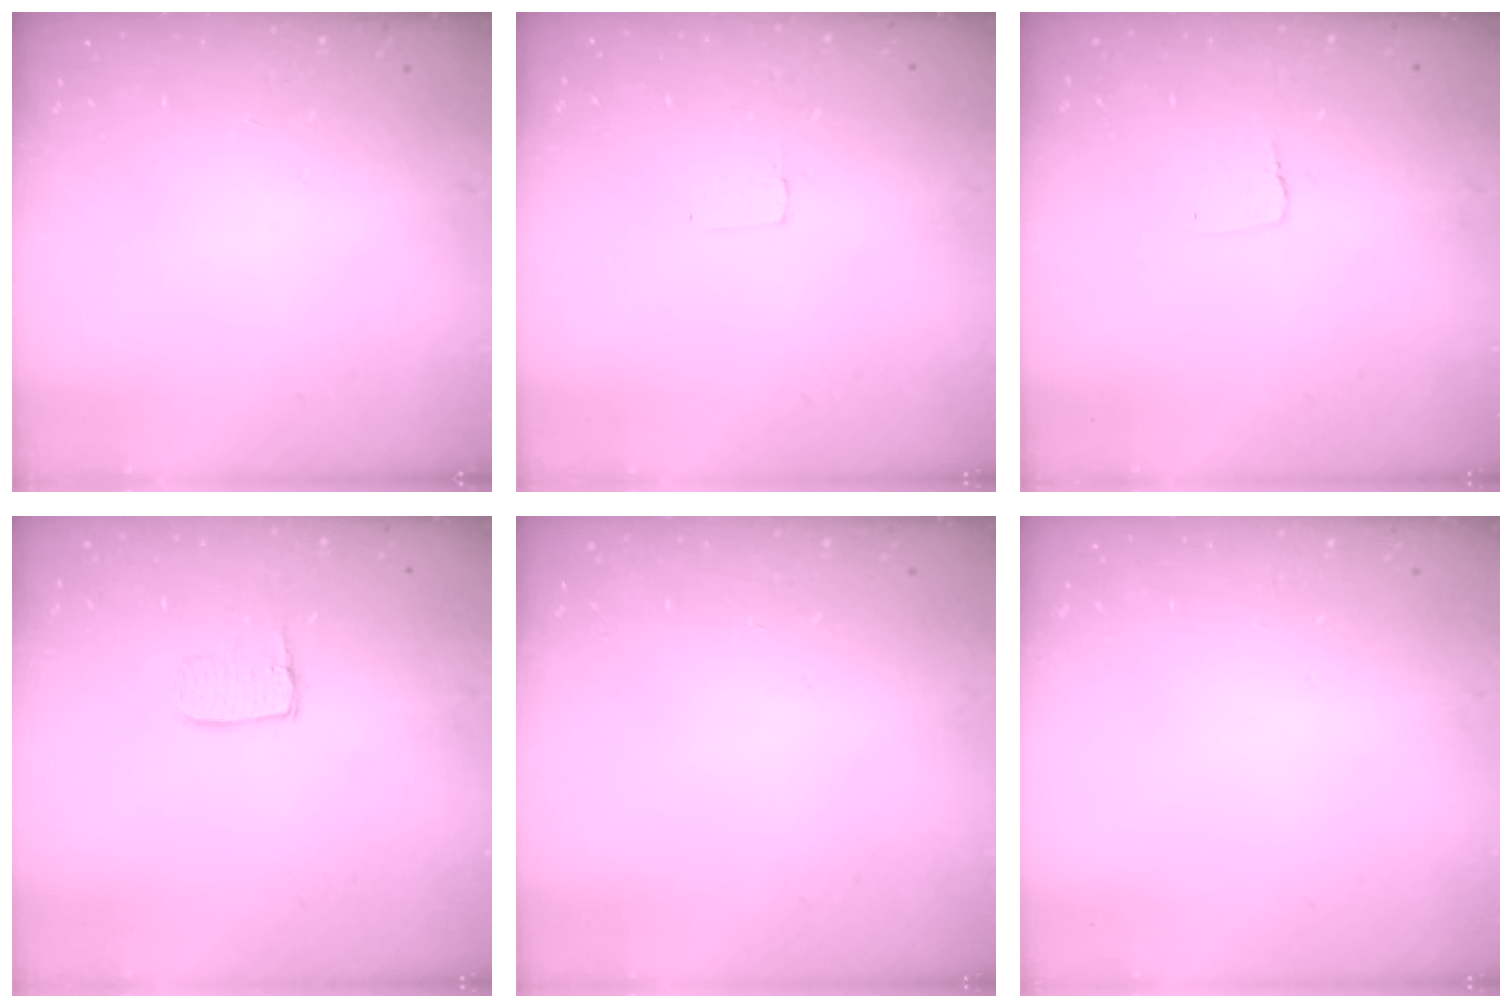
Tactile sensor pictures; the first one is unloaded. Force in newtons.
{"total": 1.7, "press": 1.7, "slide": 0.1}
{"total": 3.2, "press": 3.2, "slide": 0.3}
{"total": 6.7, "press": 6.7, "slide": 0.2}
{"total": 0.0}
{"total": 0.0}